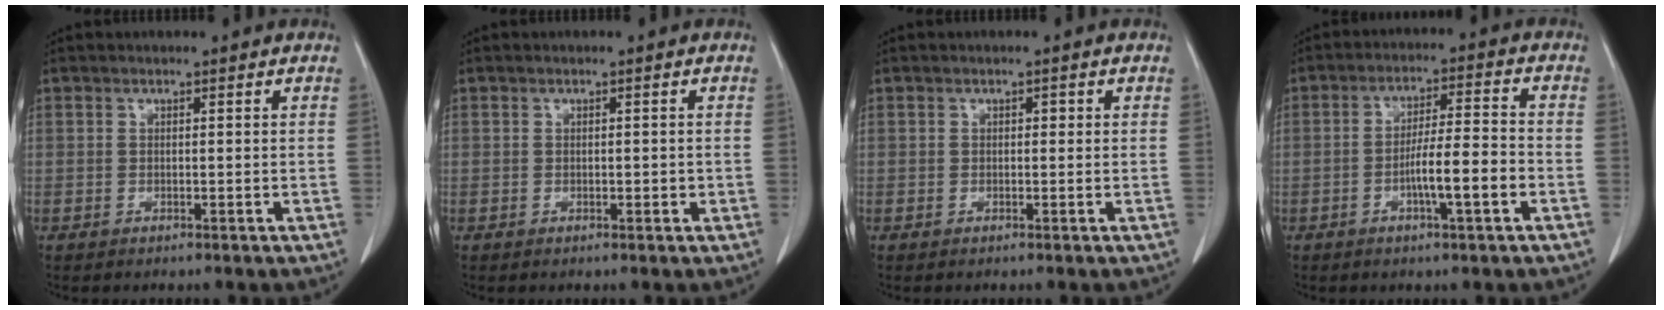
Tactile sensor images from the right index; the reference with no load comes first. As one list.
[{"total": 1.0, "force": [-0.2, 0.5, 0.8], "torque": [-0.010, 0.000, -0.002]}, {"total": 0.6, "force": [0.1, 0.4, 0.4], "torque": [-0.006, 0.005, 0.000]}, {"total": 7.7, "force": [-2.7, 0.4, 7.2], "torque": [-0.126, 0.006, -0.047]}]